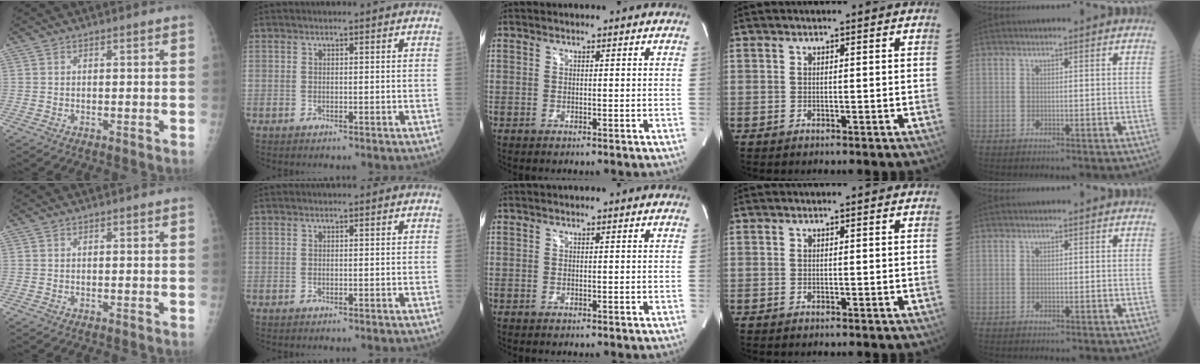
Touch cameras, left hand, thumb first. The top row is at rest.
{}